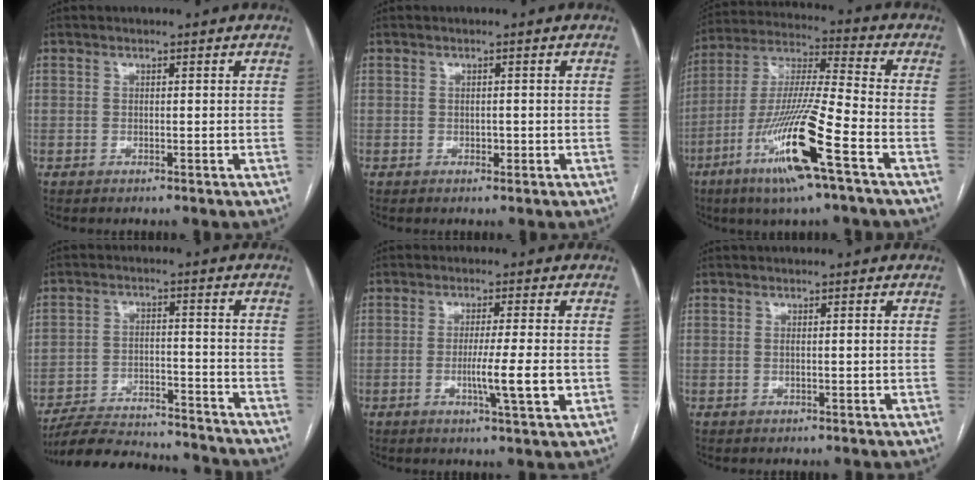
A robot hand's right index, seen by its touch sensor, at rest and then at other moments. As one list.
[{"total": 0.7, "force": [-0.2, 0.6, 0.4], "torque": [-0.004, 0.002, -0.002]}, {"total": 17.0, "force": [-7.8, 0.0, 15.0], "torque": [-0.311, -0.025, -0.149]}, {"total": 17.0, "force": [-16.0, 3.1, 4.6], "torque": [-0.090, 0.001, -0.232]}, {"total": 6.7, "force": [-1.5, -0.3, 6.5], "torque": [-0.107, -0.012, -0.024]}, {"total": 0.9, "force": [-0.1, -0.2, 0.9], "torque": [-0.017, -0.001, 0.000]}]